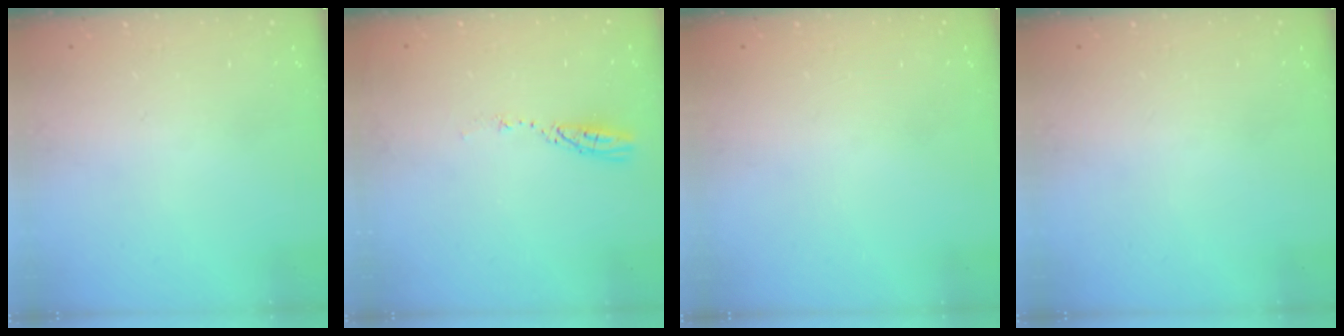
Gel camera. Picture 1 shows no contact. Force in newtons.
{"total": 3.8, "press": 3.8, "slide": 0.4}
{"total": 0.0}
{"total": 0.0}